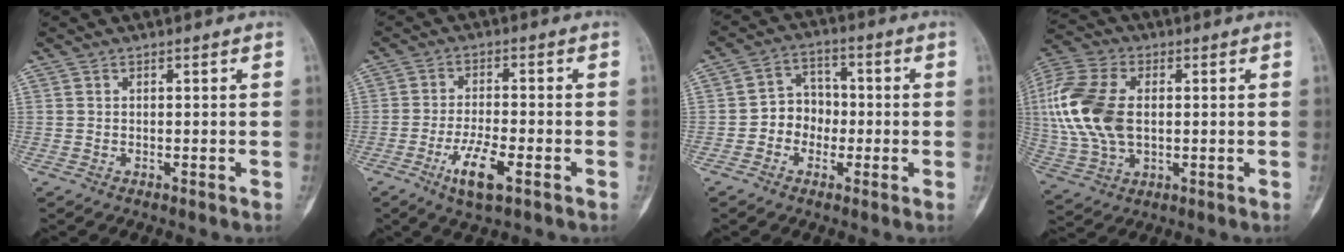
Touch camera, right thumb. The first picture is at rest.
{"total": 7.6, "force": [-3.5, 2.2, 6.3], "torque": [-0.123, 0.008, -0.059]}
{"total": 7.0, "force": [-1.5, 6.0, 3.2], "torque": [-0.014, 0.025, -0.038]}
{"total": 17.9, "force": [1.5, 11.2, 13.9], "torque": [-0.314, 0.005, 0.032]}